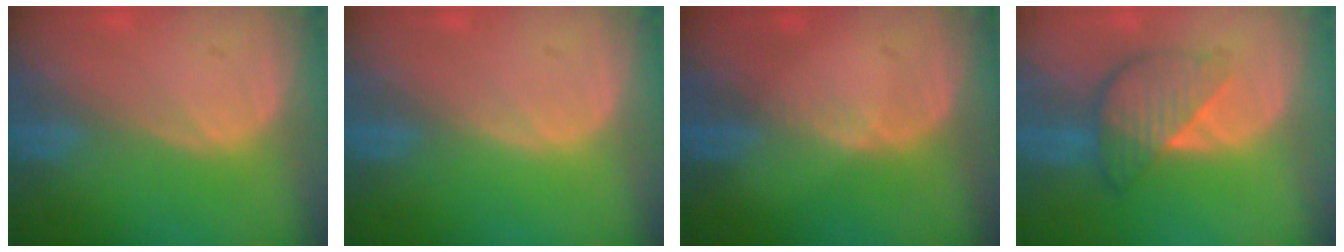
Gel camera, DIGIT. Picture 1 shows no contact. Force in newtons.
{"total": 0.0}
{"total": 1.1, "press": 0.8, "slide": 0.8}
{"total": 6.4, "press": 6.4, "slide": 0.3}